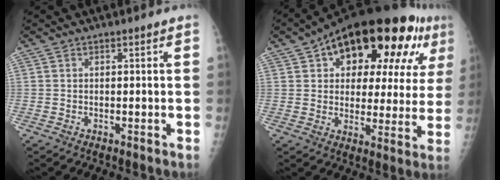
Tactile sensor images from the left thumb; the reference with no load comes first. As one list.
[{"total": 25.3, "force": [12.0, 12.2, 18.6], "torque": [-0.225, 0.008, 0.171]}]